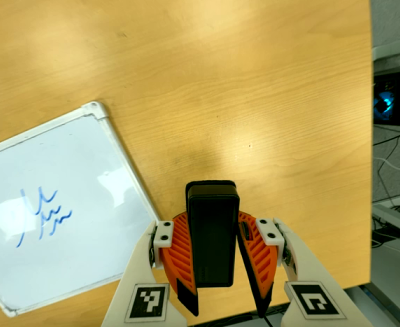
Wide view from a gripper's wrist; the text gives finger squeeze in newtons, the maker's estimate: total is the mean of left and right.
{"total": 8.8, "left": 7.3, "right": 10.3}